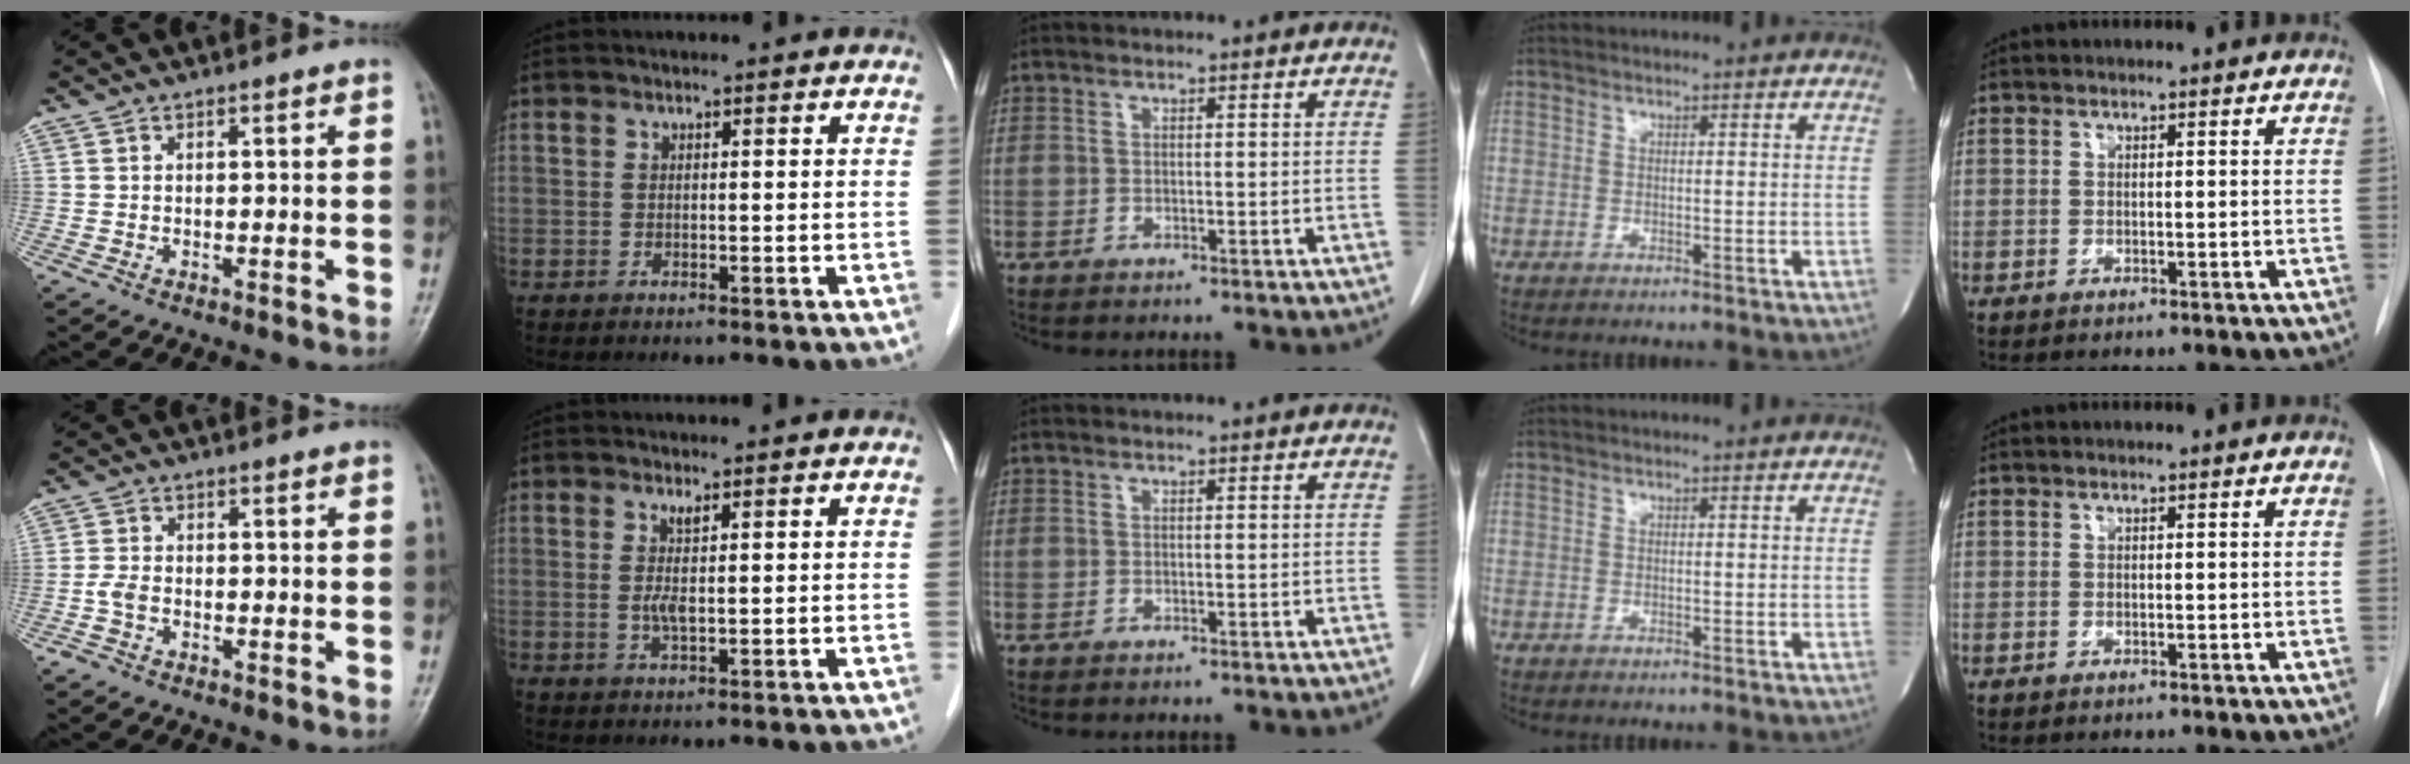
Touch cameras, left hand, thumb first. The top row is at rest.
{"thumb": {"total": 2.4, "force": [-1.1, 1.5, 1.5], "torque": [-0.034, 0.006, -0.026]}, "index": {"total": 2.2, "force": [0.3, 0.2, 2.2], "torque": [-0.049, 0.000, 0.010]}}